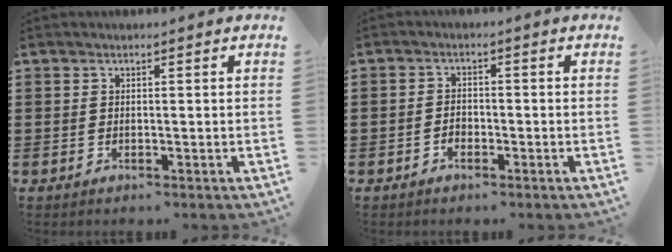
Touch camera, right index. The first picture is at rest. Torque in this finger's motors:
{"motor_torque": [-0.49, 1.47, -0.02, 0.00]}